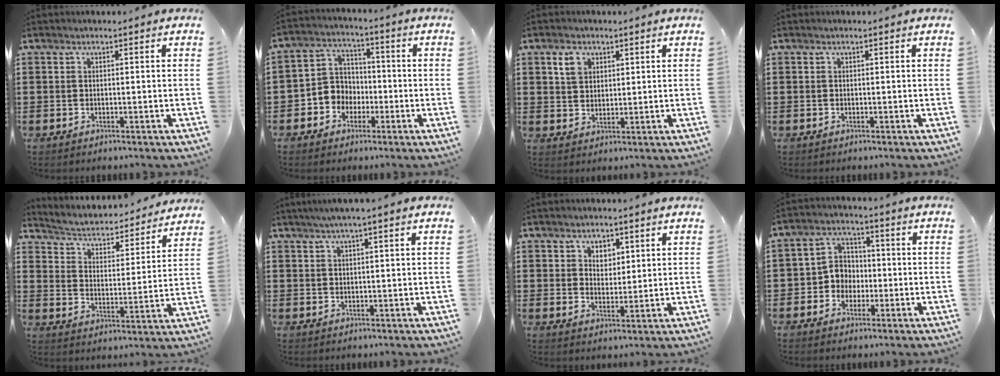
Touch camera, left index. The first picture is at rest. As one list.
[{"total": 5.4, "force": [-1.7, 5.0, 1.1], "torque": [-0.045, 0.009, -0.037]}, {"total": 3.7, "force": [2.1, 2.6, 1.6], "torque": [-0.026, 0.002, 0.036]}, {"total": 0.0}, {"total": 3.2, "force": [3.0, 0.7, 0.9], "torque": [-0.038, -0.029, 0.040]}, {"total": 2.1, "force": [1.4, -0.3, 1.6], "torque": [-0.032, 0.001, 0.025]}, {"total": 3.0, "force": [2.1, 1.9, 0.9], "torque": [-0.017, 0.005, 0.035]}, {"total": 5.1, "force": [-1.3, 4.7, 1.7], "torque": [-0.054, 0.013, -0.030]}]